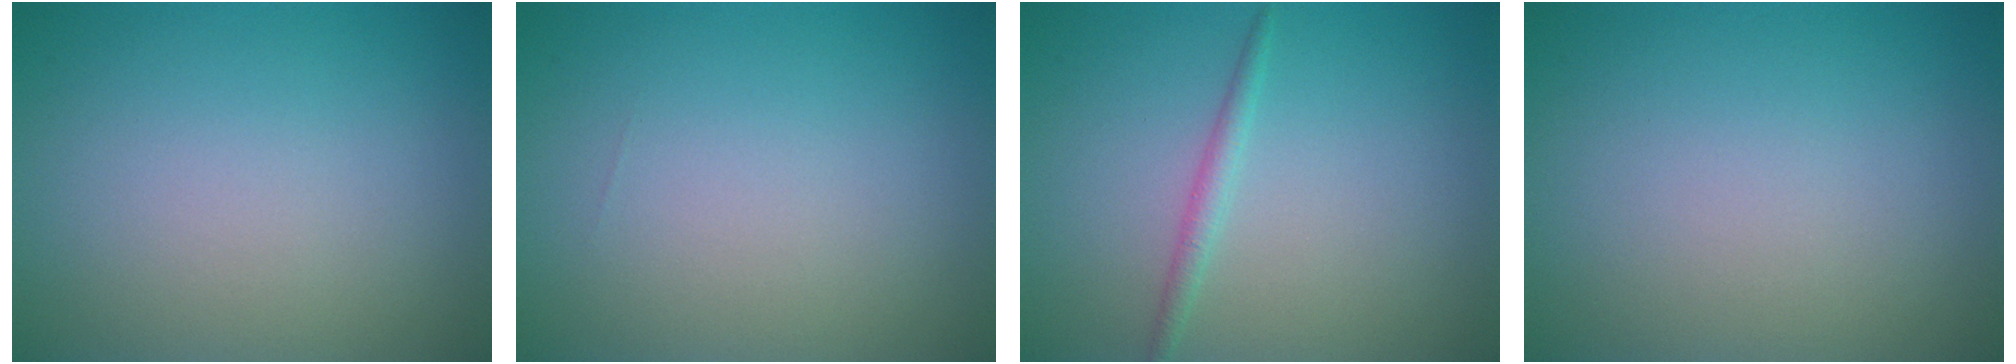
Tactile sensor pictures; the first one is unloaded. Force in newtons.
{"total": 0.0}
{"total": 1.3, "press": 1.3, "slide": 0.1}
{"total": 0.0}